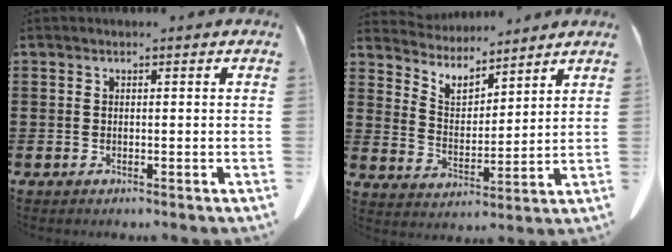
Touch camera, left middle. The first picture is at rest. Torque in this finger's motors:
{"motor_torque": [0.26, 0.13, 0.01, -0.01]}